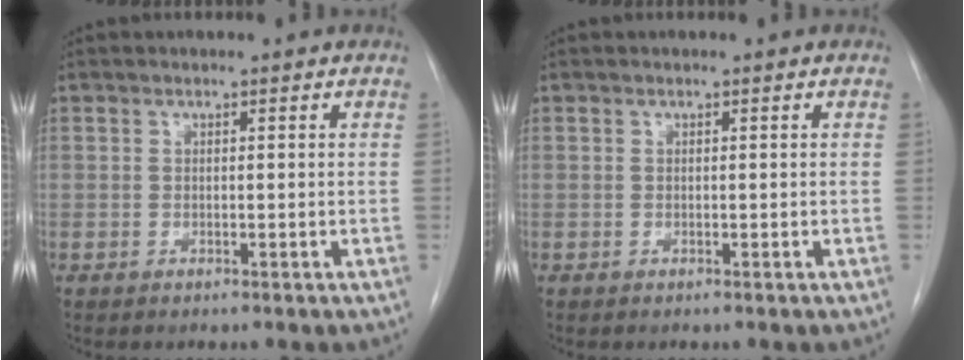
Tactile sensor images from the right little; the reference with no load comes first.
{"total": 0.0}